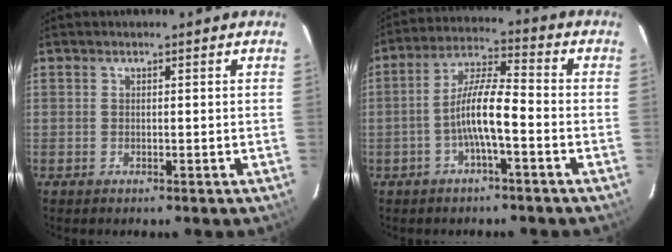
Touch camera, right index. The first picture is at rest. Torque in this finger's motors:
{"motor_torque": [1.33, -0.81, 0.56, 0.17]}